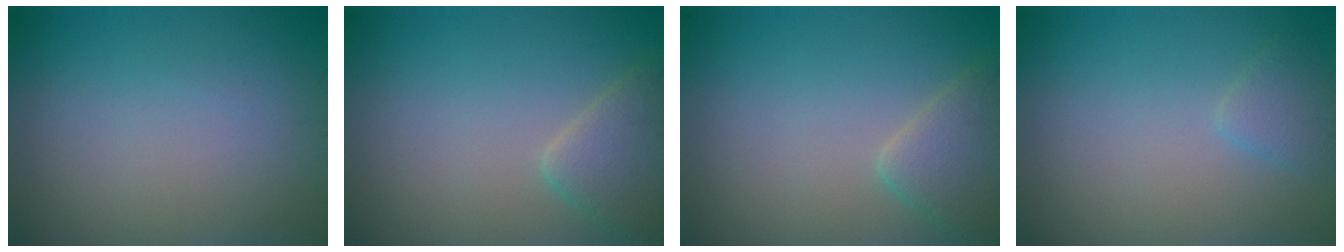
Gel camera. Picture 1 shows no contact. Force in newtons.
{"total": 3.4, "press": 3.4, "slide": 0.4}
{"total": 3.4, "press": 3.4, "slide": 0.4}
{"total": 1.5, "press": 1.5, "slide": 0.2}